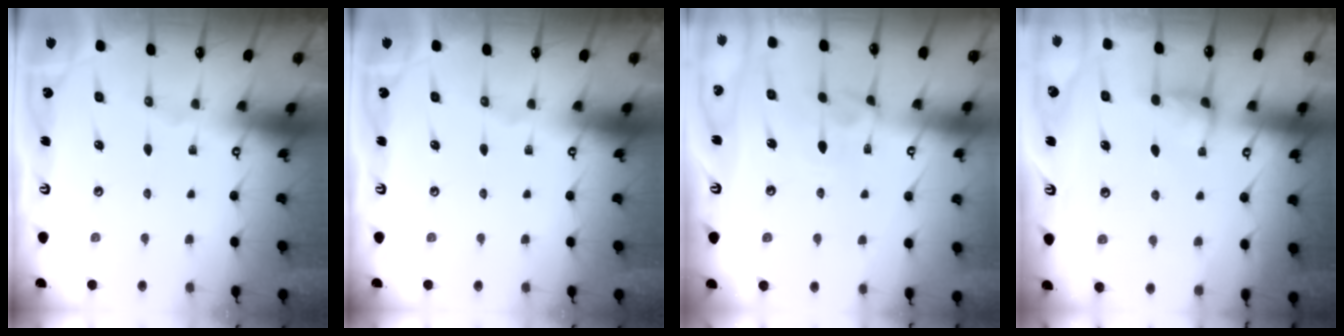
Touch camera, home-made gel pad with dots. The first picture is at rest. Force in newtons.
{"total": 0.0}
{"total": 3.1, "press": 3.0, "slide": 0.7}
{"total": 2.0, "press": 1.9, "slide": 0.7}